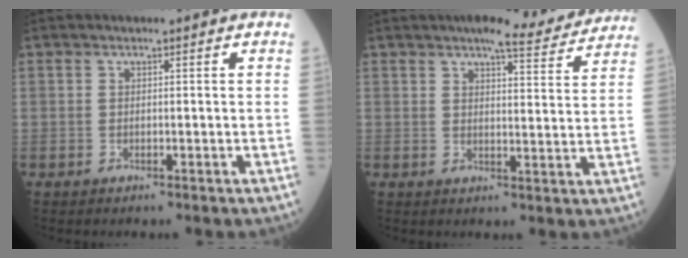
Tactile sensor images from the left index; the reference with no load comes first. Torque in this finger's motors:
{"motor_torque": [0.54, -0.56, 0.19, 0.03]}